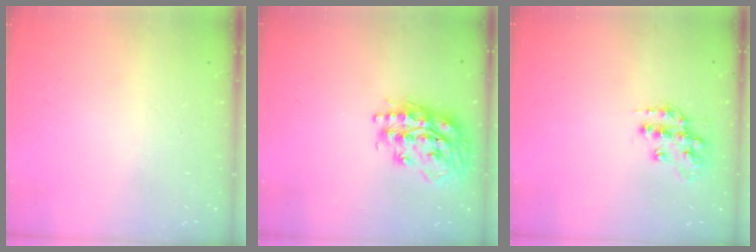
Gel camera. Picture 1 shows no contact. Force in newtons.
{"total": 18.8, "press": 18.8, "slide": 1.5}
{"total": 13.0, "press": 13.0, "slide": 1.0}